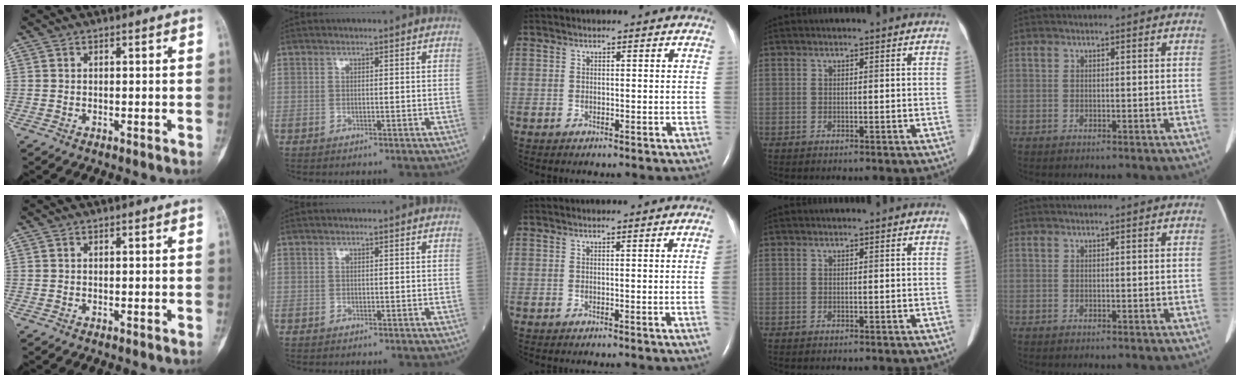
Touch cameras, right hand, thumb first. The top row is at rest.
{"middle": {"total": 1.7, "force": [-0.2, -0.7, 1.5], "torque": [-0.018, -0.001, -0.003]}}